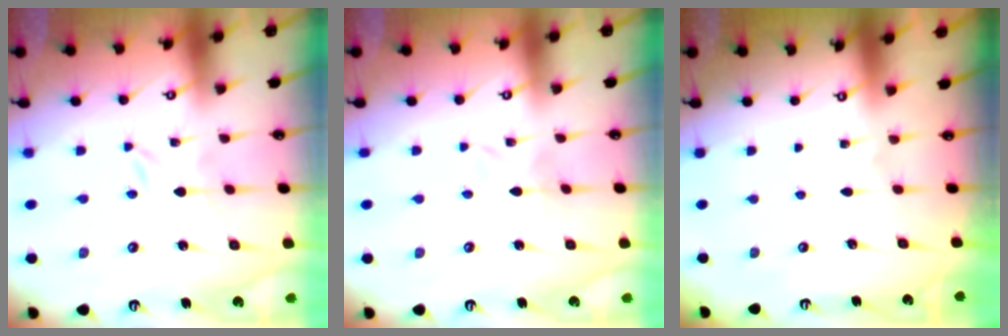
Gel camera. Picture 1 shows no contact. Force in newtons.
{"total": 1.6, "press": 1.6, "slide": 0.2}
{"total": 0.0}